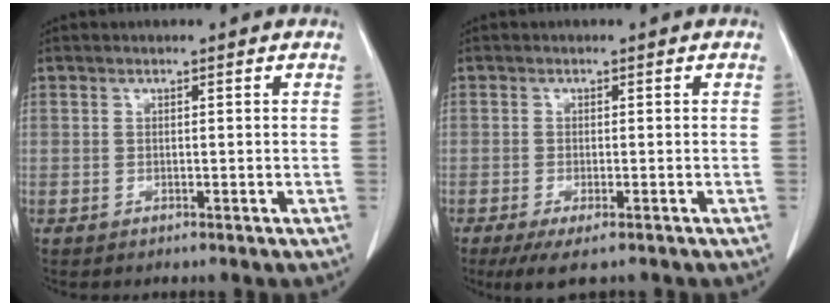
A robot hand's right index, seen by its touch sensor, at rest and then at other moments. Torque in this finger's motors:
{"motor_torque": [0.34, -0.30, 0.16, 0.05]}